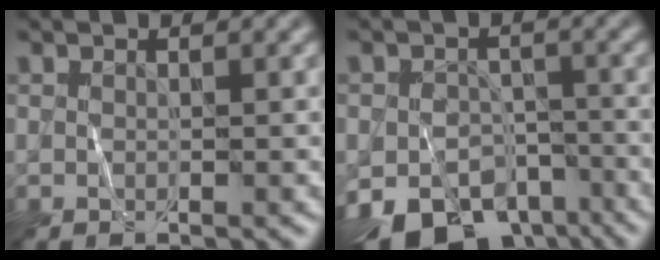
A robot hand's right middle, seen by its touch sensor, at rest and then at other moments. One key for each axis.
{"total": 11.4, "fx": -7.6, "fy": 6.6, "fz": 5.5, "tx": -0.086, "ty": -0.027, "tz": -0.118}